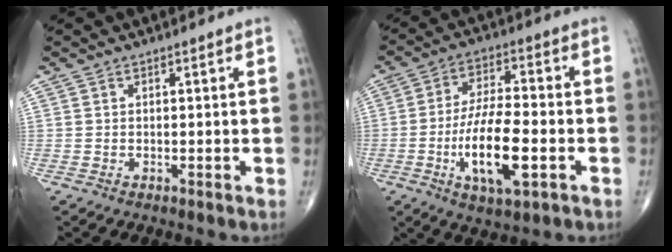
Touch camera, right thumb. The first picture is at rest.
{"total": 13.8, "force": [-3.9, 4.6, 12.4], "torque": [-0.223, 0.010, -0.068]}